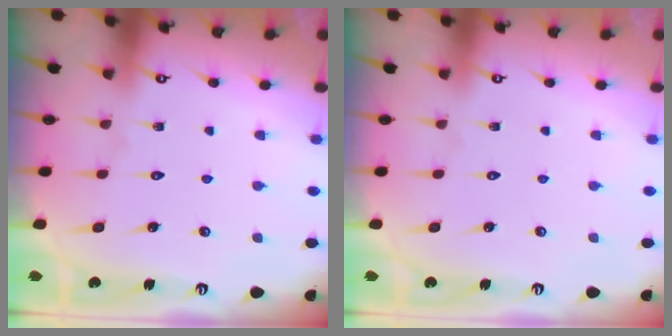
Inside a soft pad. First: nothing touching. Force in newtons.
{"total": 0.0}